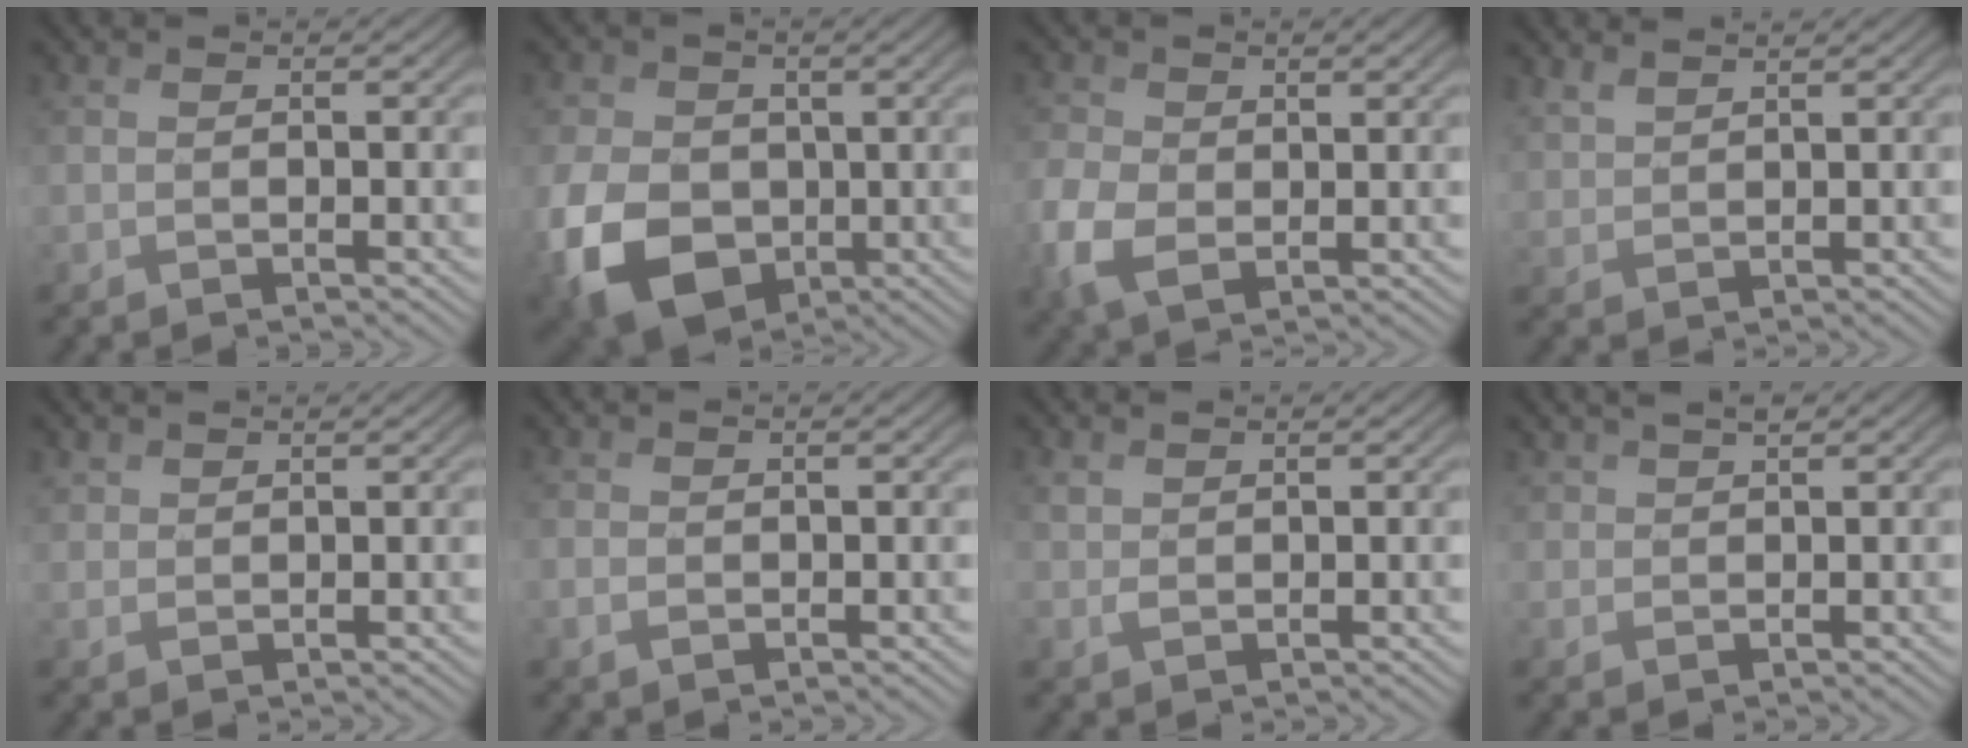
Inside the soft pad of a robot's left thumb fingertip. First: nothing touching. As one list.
[{"total": 13.6, "force": [-2.9, 10.2, 8.5], "torque": [-0.223, -0.033, -0.055]}, {"total": 6.0, "force": [-0.5, 4.1, 4.3], "torque": [-0.117, -0.009, -0.012]}, {"total": 2.6, "force": [2.3, 0.5, 1.0], "torque": [-0.025, 0.003, 0.055]}, {"total": 1.9, "force": [1.7, 0.8, 0.5], "torque": [-0.013, 0.001, 0.040]}, {"total": 1.5, "force": [0.3, 1.0, 1.1], "torque": [-0.027, -0.001, 0.009]}, {"total": 1.5, "force": [1.0, 0.8, 0.8], "torque": [-0.024, -0.001, 0.023]}, {"total": 2.8, "force": [2.1, 1.3, 1.4], "torque": [-0.032, 0.007, 0.045]}]